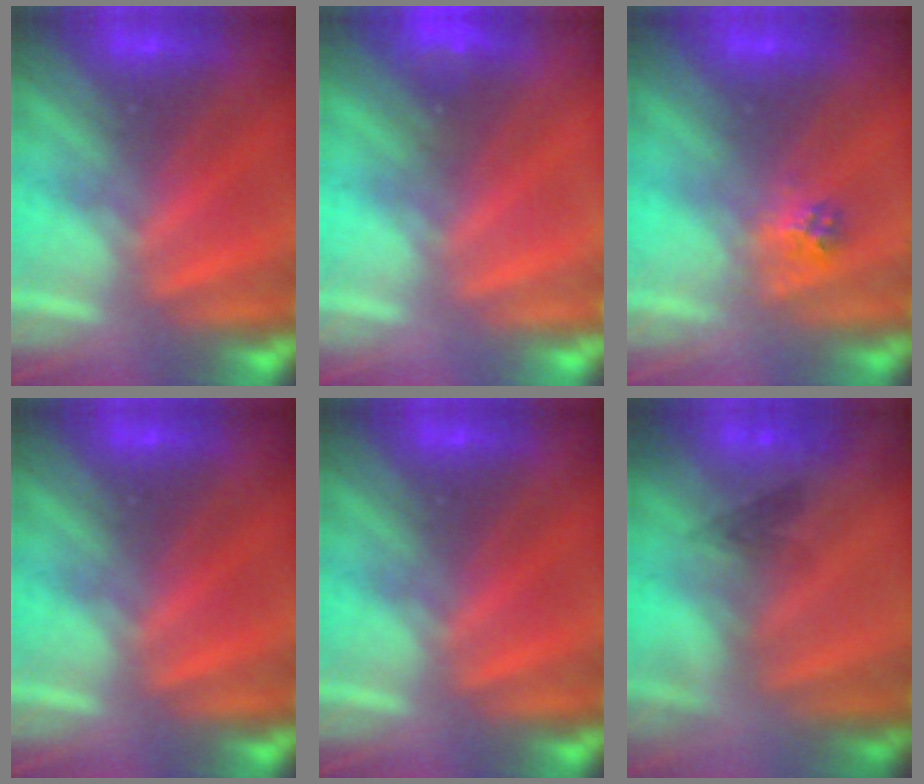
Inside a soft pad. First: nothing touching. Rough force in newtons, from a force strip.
{"total": 4.4}
{"total": 2.2}
{"total": 0.0}
{"total": 0.0}
{"total": 2.2}